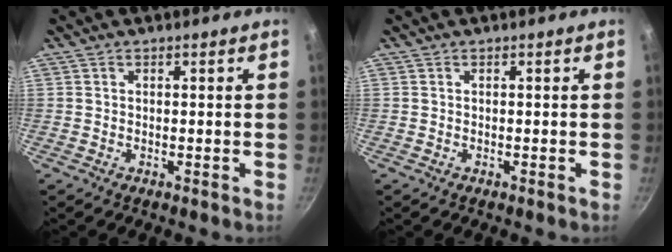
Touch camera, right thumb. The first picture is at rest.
{"total": 0.0}